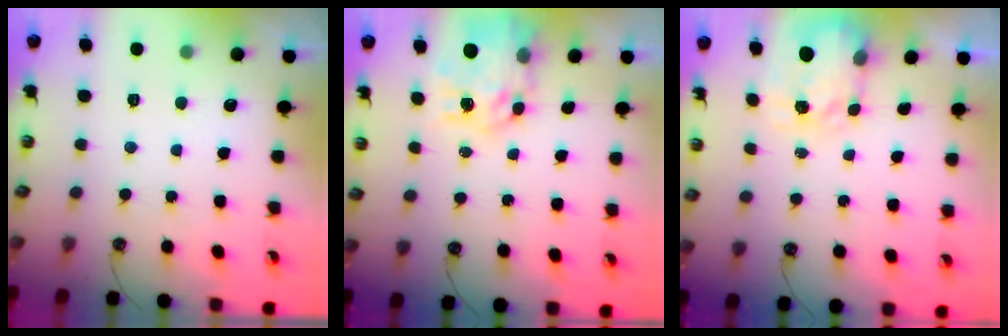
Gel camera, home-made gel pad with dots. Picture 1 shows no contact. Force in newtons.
{"total": 11.1, "press": 11.1, "slide": 0.9}
{"total": 3.5, "press": 3.5, "slide": 0.5}